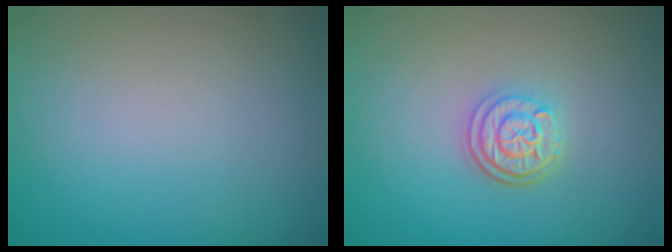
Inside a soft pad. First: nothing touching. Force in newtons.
{"total": 3.0, "press": 2.4, "slide": 1.8}